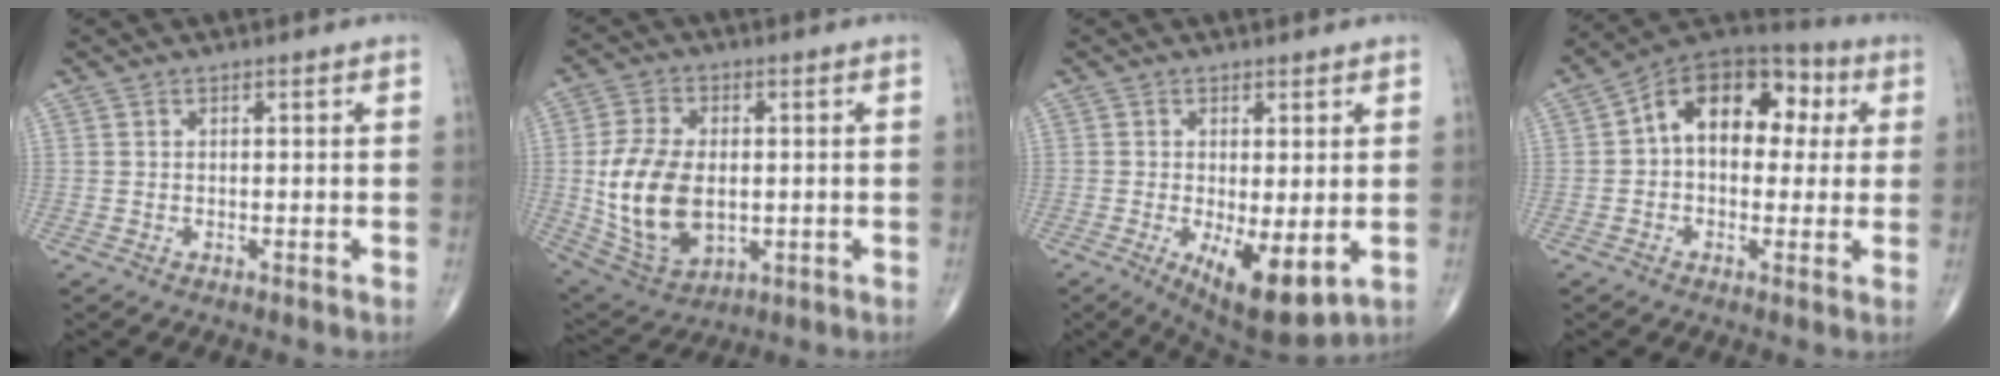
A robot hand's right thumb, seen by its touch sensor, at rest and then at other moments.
{"total": 15.5, "force": [-0.6, 9.6, 12.2], "torque": [-0.231, -0.007, 0.007]}
{"total": 9.9, "force": [-2.3, 3.7, 8.9], "torque": [-0.134, -0.024, -0.023]}
{"total": 15.7, "force": [2.7, 10.3, 11.5], "torque": [-0.130, 0.036, 0.029]}